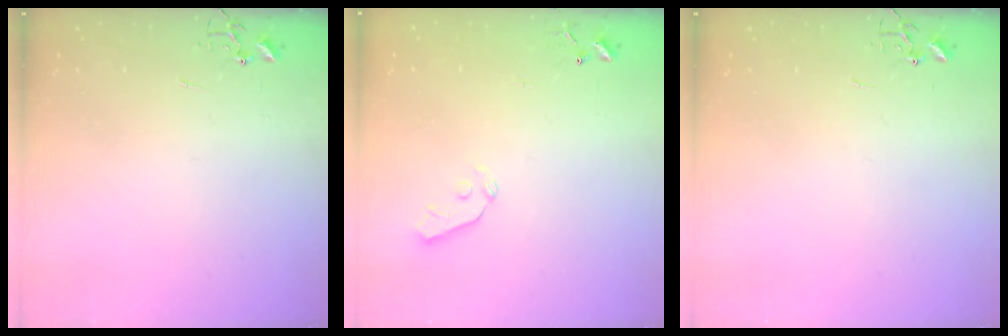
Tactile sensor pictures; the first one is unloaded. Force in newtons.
{"total": 3.8, "press": 3.7, "slide": 0.7}
{"total": 0.0}